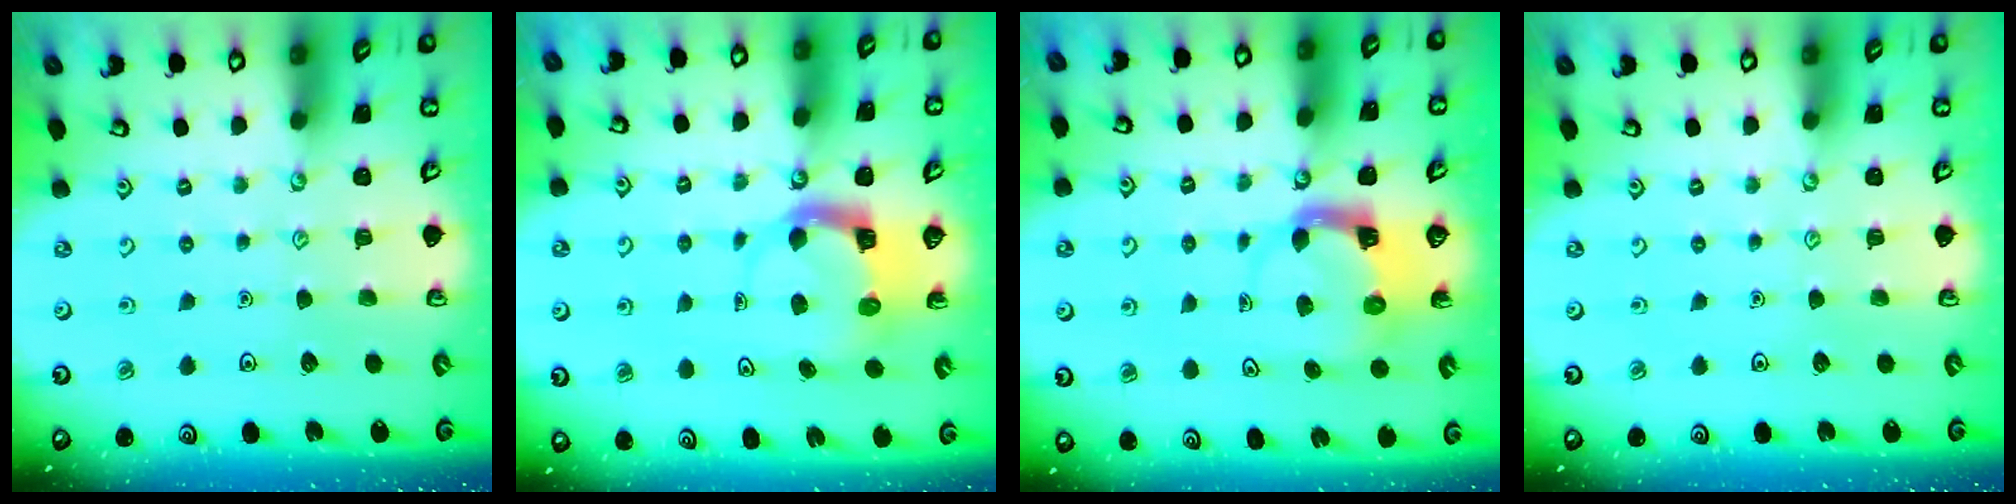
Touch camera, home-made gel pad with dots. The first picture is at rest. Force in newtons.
{"total": 4.0, "press": 4.0, "slide": 0.3}
{"total": 4.0, "press": 4.0, "slide": 0.5}
{"total": 0.0}